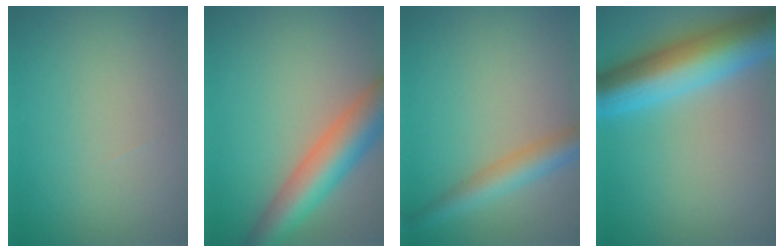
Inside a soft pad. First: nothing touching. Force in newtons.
{"total": 7.1, "press": 7.1, "slide": 0.3}
{"total": 3.9, "press": 3.9, "slide": 0.1}
{"total": 9.9, "press": 9.9, "slide": 0.0}